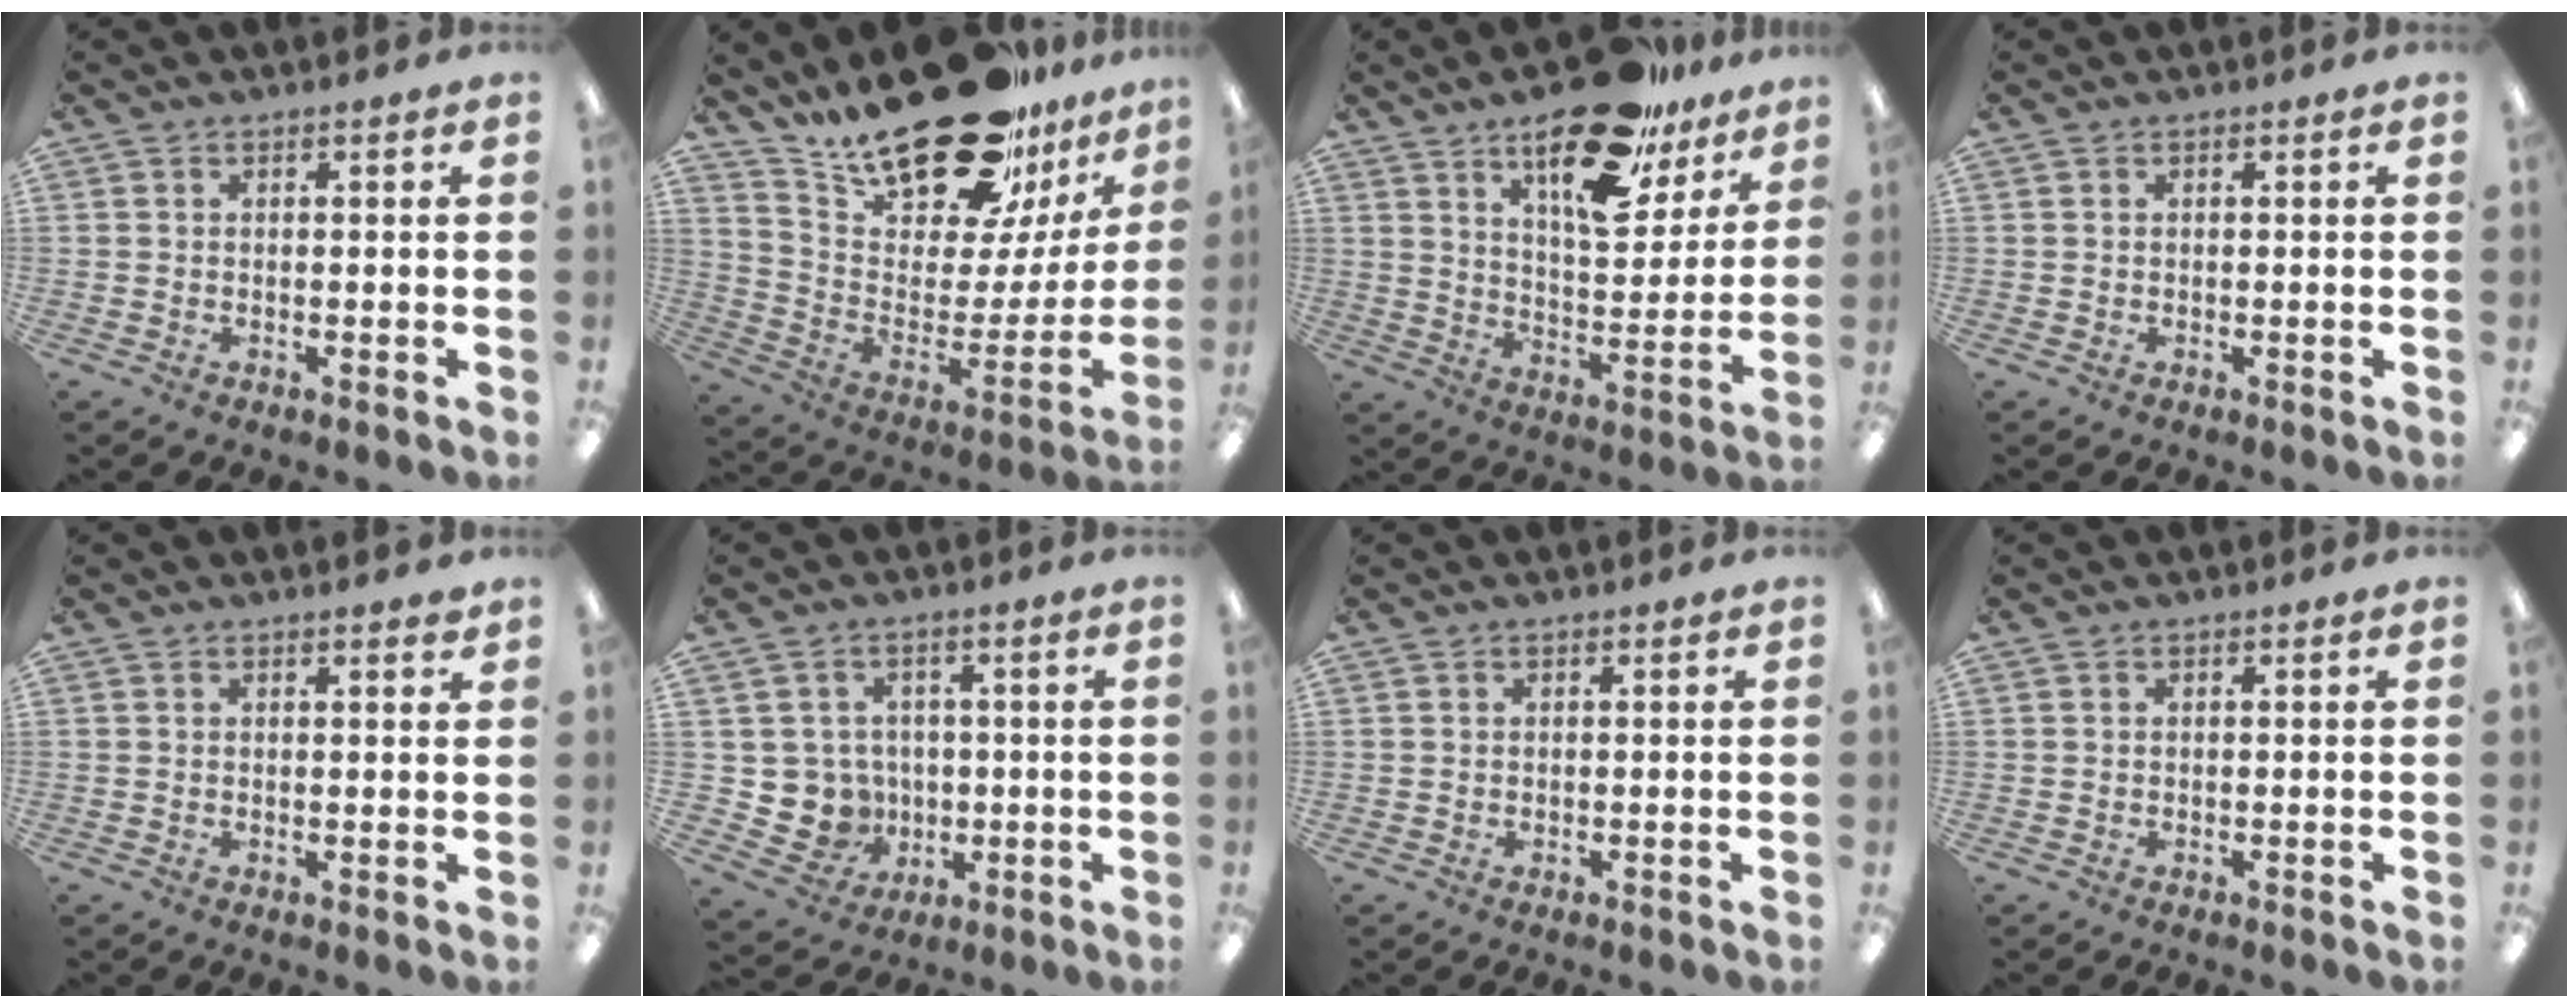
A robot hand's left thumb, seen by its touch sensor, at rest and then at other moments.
{"total": 27.6, "force": [21.2, 10.4, 14.3], "torque": [-0.224, -0.135, 0.374]}
{"total": 21.1, "force": [14.0, 9.3, 12.8], "torque": [-0.178, -0.079, 0.230]}
{"total": 0.0}
{"total": 1.1, "force": [1.0, 0.2, 0.4], "torque": [0.007, -0.006, 0.015]}
{"total": 6.8, "force": [0.8, 6.7, 0.5], "torque": [-0.035, -0.003, 0.026]}
{"total": 0.0}
{"total": 0.0}